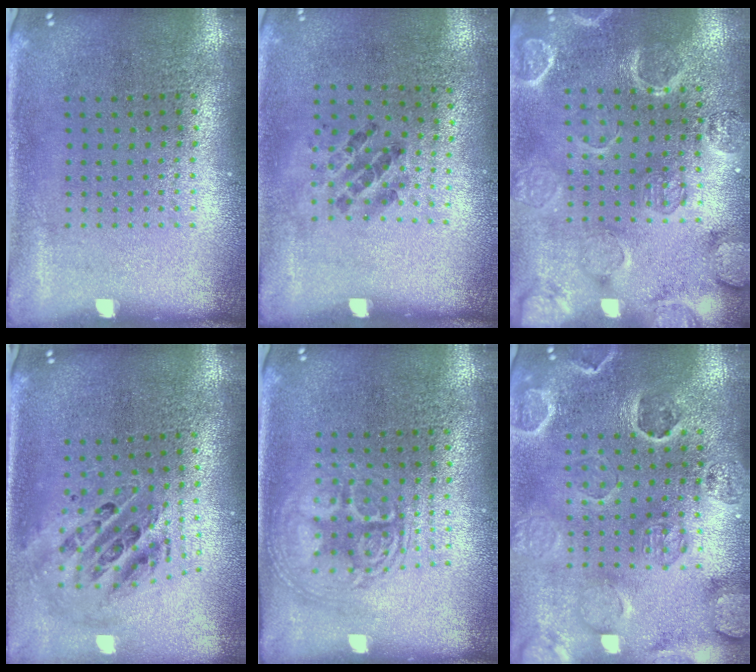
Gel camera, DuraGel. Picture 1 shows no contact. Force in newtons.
{"total": 1.1, "press": 0.7, "slide": 0.9}
{"total": 2.4, "press": 2.4, "slide": 0.4}
{"total": 1.4, "press": 1.2, "slide": 0.6}
{"total": 2.2, "press": 2.2, "slide": 0.3}
{"total": 2.7, "press": 2.6, "slide": 0.8}